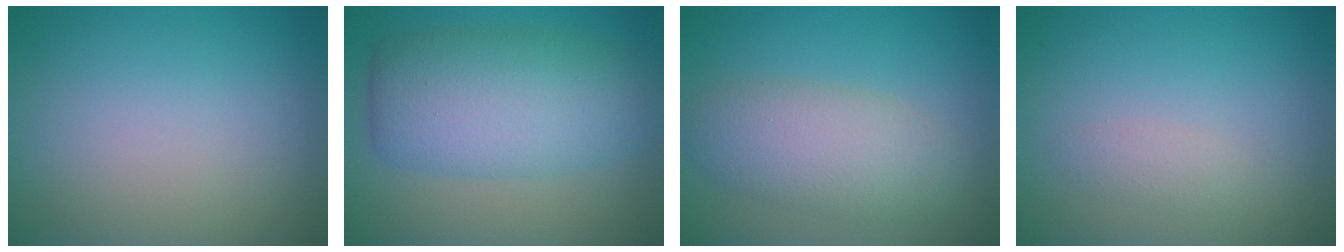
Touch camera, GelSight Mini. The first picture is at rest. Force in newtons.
{"total": 8.0, "press": 8.0, "slide": 0.1}
{"total": 5.1, "press": 5.1, "slide": 0.1}
{"total": 1.1, "press": 1.1, "slide": 0.1}